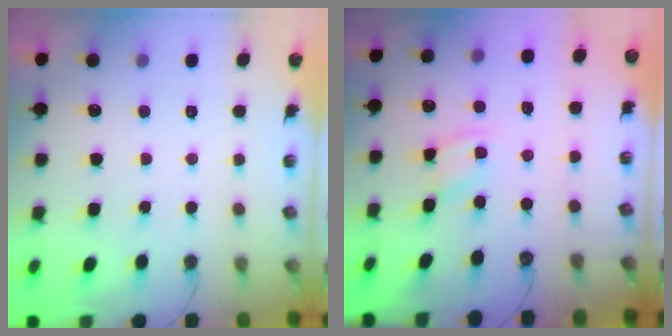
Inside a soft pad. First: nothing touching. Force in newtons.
{"total": 4.2, "press": 4.2, "slide": 0.4}